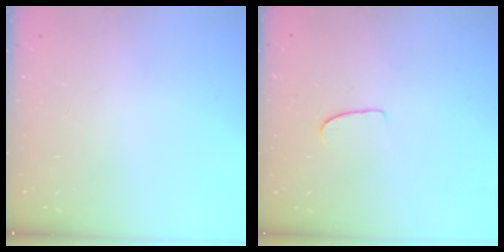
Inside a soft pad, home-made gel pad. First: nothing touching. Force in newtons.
{"total": 5.4, "press": 5.4, "slide": 0.4}